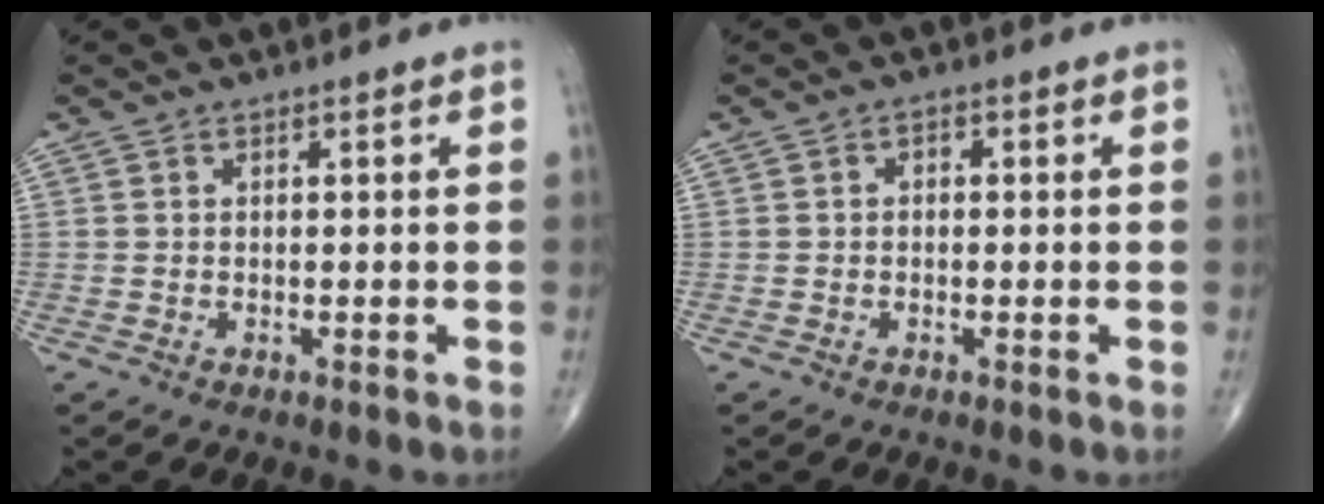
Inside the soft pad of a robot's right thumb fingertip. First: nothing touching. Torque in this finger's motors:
{"motor_torque": [-0.53, -0.12, 0.03, 0.03, -0.02]}